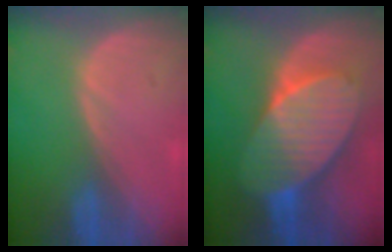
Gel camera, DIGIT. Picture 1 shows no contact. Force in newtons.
{"total": 10.1, "press": 10.1, "slide": 0.6}